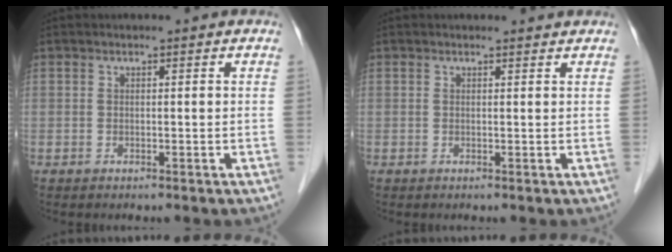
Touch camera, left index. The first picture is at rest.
{"total": 1.1, "force": [1.1, 0.0, 0.0], "torque": [-0.012, -0.003, 0.009]}